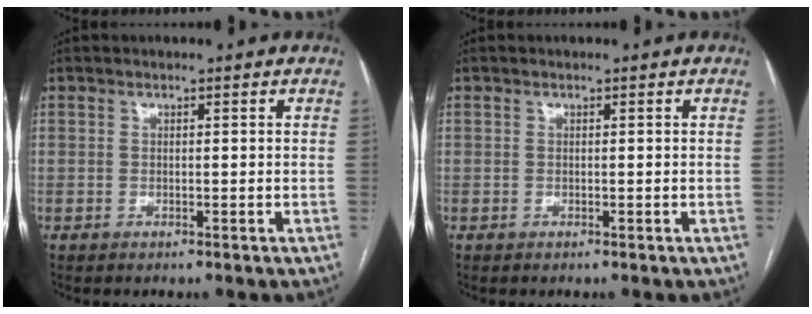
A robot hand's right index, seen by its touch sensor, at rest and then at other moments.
{"total": 0.0}